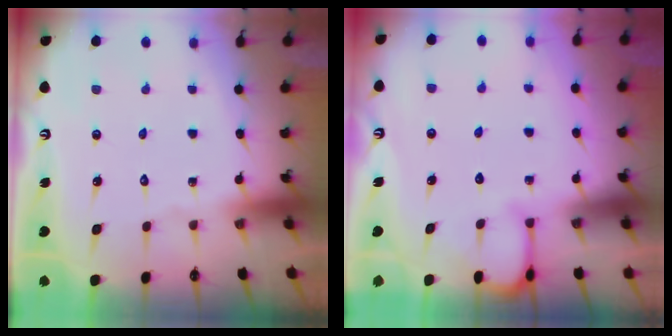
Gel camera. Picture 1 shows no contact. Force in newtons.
{"total": 2.8, "press": 2.8, "slide": 0.1}